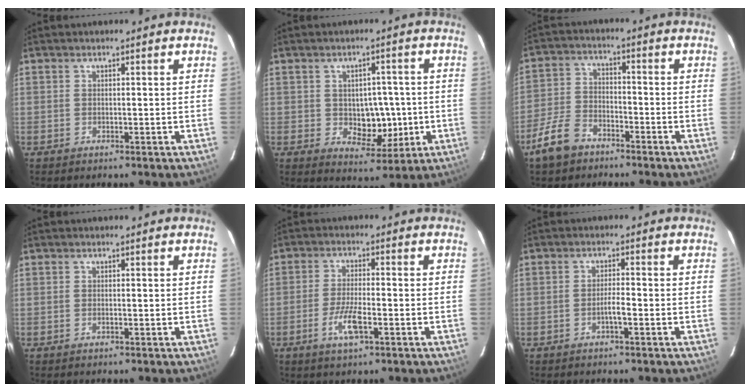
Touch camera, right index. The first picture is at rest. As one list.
[{"total": 6.9, "force": [-0.6, 4.5, 5.2], "torque": [-0.064, 0.007, 0.004]}, {"total": 7.4, "force": [-5.3, 4.1, 3.1], "torque": [-0.084, 0.003, -0.102]}, {"total": 0.0}, {"total": 5.4, "force": [-2.3, 1.0, 4.7], "torque": [-0.096, -0.004, -0.042]}, {"total": 2.1, "force": [-1.0, 0.1, 1.9], "torque": [-0.031, 0.002, -0.018]}]